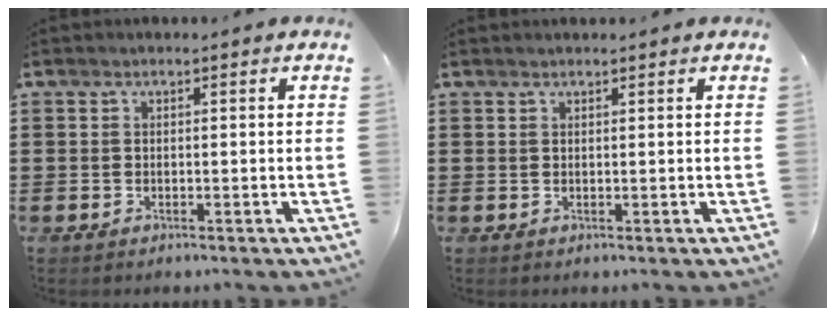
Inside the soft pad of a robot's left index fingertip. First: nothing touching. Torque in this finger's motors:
{"motor_torque": [2.14, 0.00, -0.39, -0.05]}